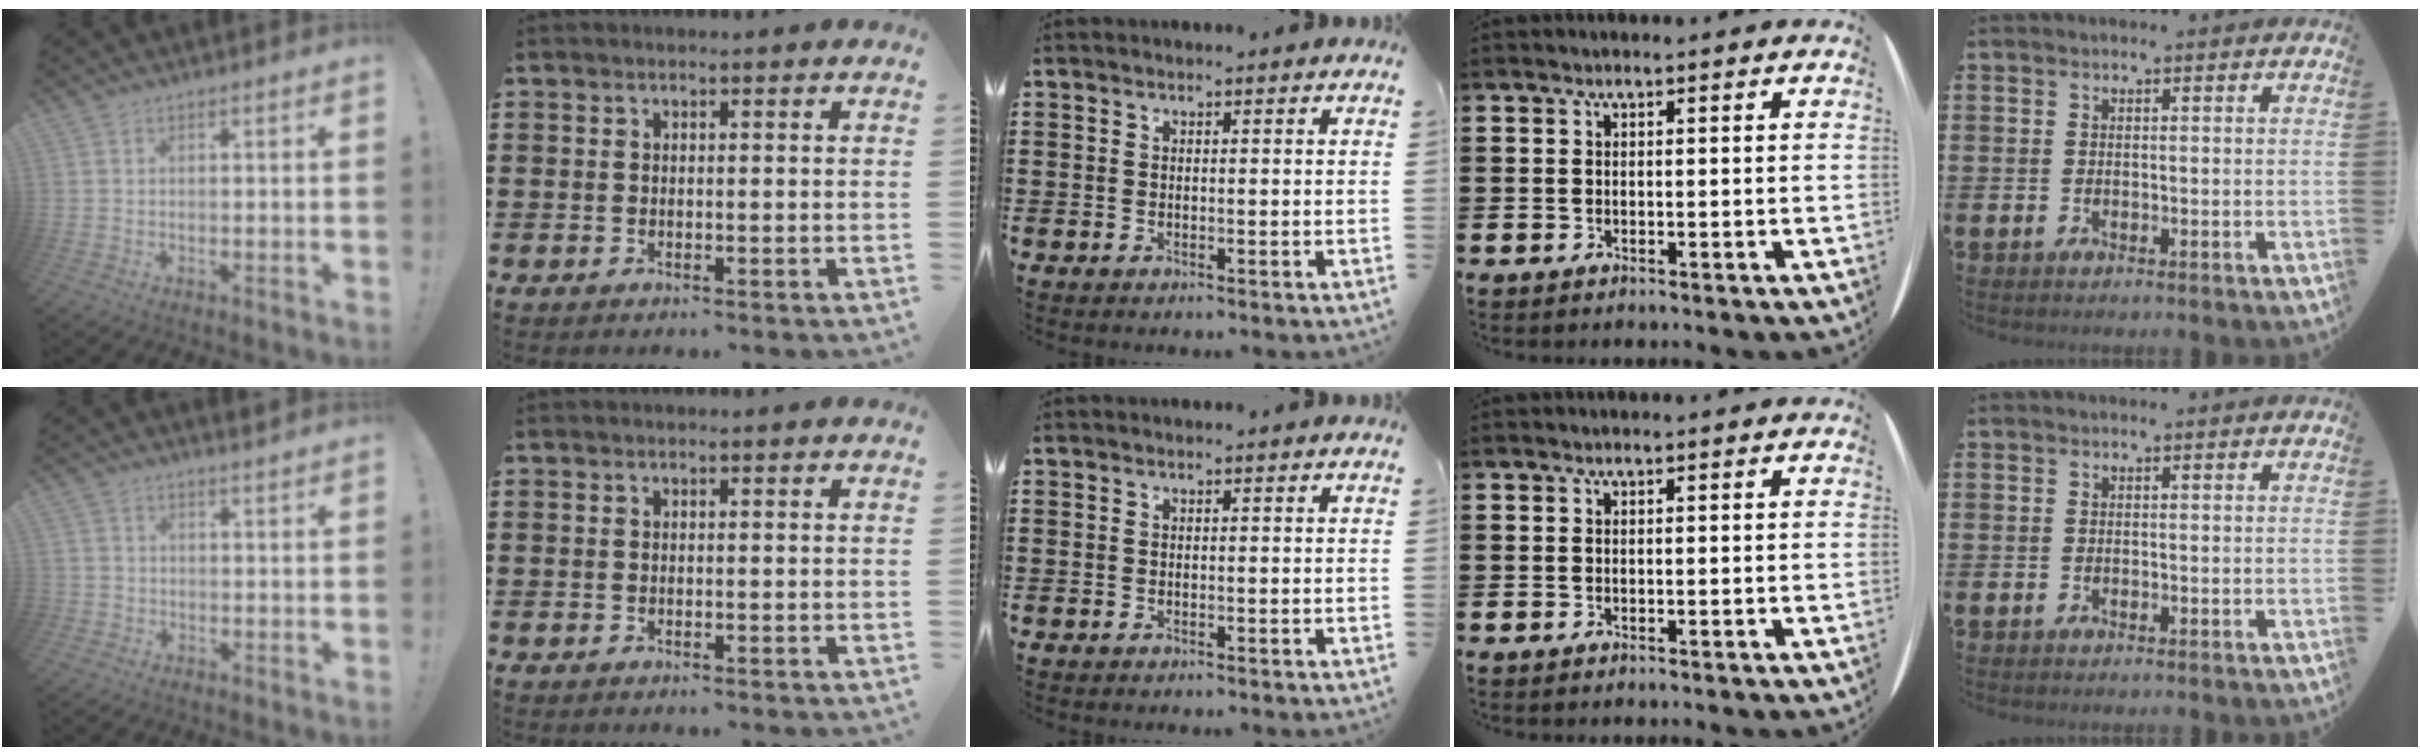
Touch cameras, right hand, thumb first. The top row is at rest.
{"thumb": {"total": 1.8, "force": [1.4, 1.1, 0.3], "torque": [0.000, -0.007, 0.025]}}